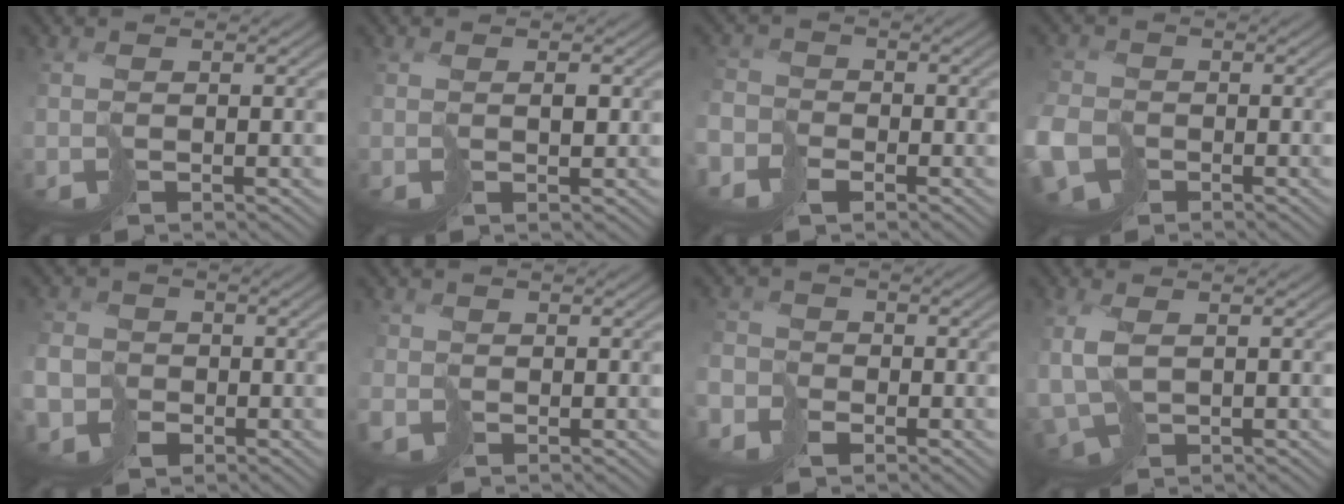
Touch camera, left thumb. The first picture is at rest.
{"total": 1.2, "force": [0.8, 0.4, 0.8], "torque": [-0.013, 0.002, 0.019]}
{"total": 4.3, "force": [-2.9, 2.9, 1.2], "torque": [-0.025, -0.007, -0.065]}
{"total": 6.9, "force": [-3.0, 4.8, 3.9], "torque": [-0.113, -0.024, -0.059]}
{"total": 6.9, "force": [-3.1, 5.7, 2.3], "torque": [-0.064, -0.033, -0.075]}
{"total": 1.3, "force": [-0.6, 1.2, 0.0], "torque": [0.007, -0.005, -0.013]}
{"total": 4.2, "force": [-2.8, 3.0, 1.0], "torque": [-0.021, -0.006, -0.066]}
{"total": 4.7, "force": [-0.6, 2.6, 3.8], "torque": [-0.102, -0.012, -0.005]}